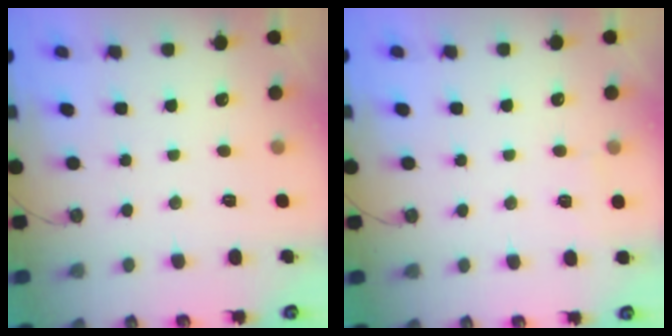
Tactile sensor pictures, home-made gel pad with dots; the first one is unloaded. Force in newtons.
{"total": 2.2, "press": 2.1, "slide": 0.3}